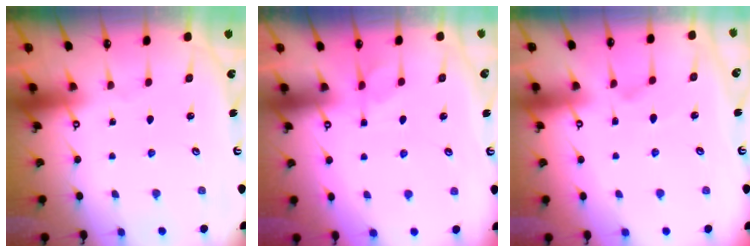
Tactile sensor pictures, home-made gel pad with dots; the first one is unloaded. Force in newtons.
{"total": 4.1, "press": 3.9, "slide": 1.1}
{"total": 2.2, "press": 1.9, "slide": 1.1}